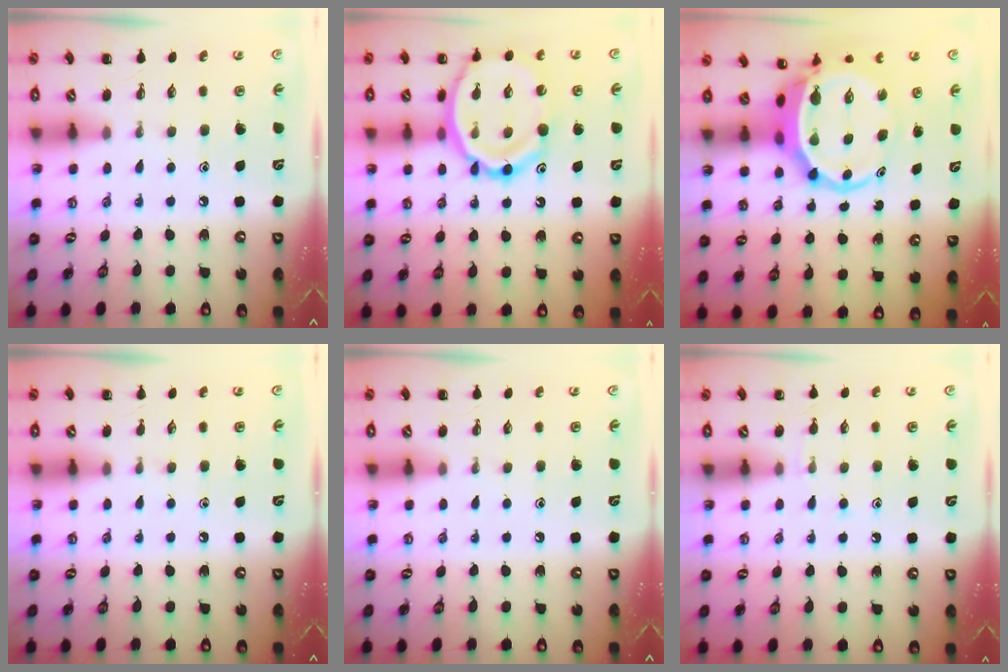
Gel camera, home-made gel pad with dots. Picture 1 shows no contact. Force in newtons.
{"total": 19.1, "press": 18.8, "slide": 3.1}
{"total": 7.1, "press": 6.9, "slide": 1.6}
{"total": 0.0}
{"total": 0.0}
{"total": 4.3, "press": 3.9, "slide": 1.6}